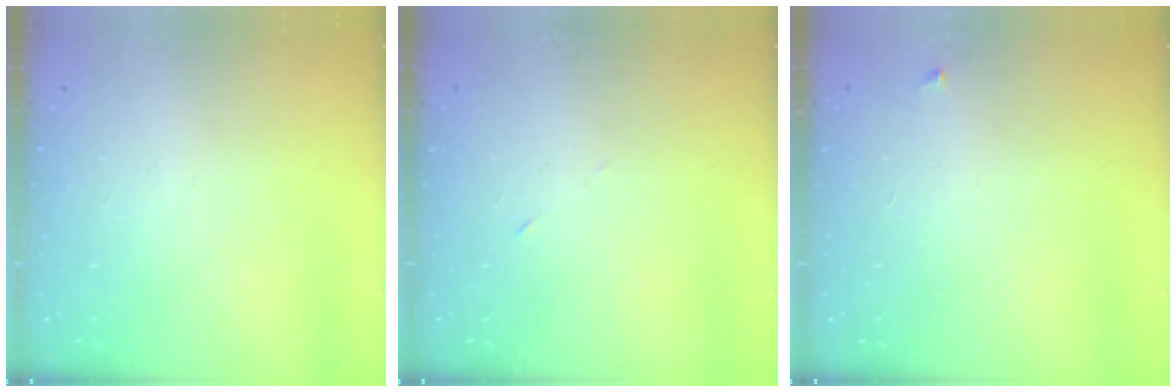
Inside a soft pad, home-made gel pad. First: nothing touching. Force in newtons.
{"total": 2.7, "press": 2.5, "slide": 1.0}
{"total": 3.2, "press": 3.2, "slide": 0.5}